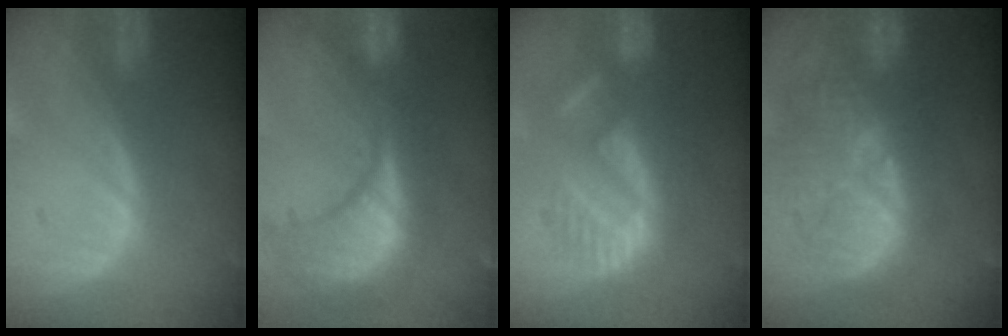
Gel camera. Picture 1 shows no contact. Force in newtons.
{"total": 13.0, "press": 11.5, "slide": 6.1}
{"total": 9.0, "press": 8.9, "slide": 1.8}
{"total": 12.2, "press": 11.7, "slide": 3.6}